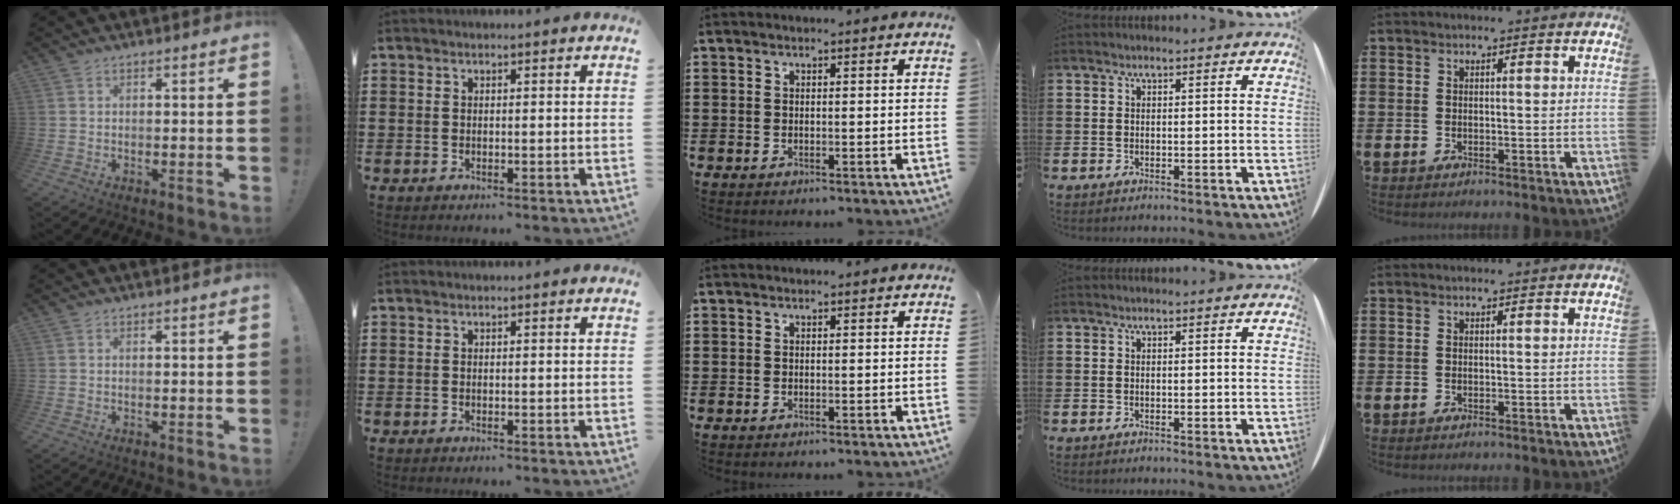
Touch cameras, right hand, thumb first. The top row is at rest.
{}